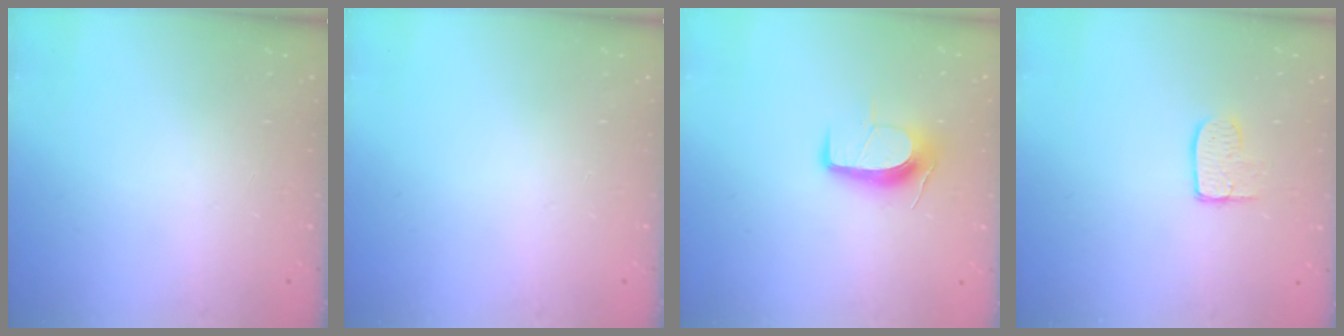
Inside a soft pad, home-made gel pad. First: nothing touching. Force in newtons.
{"total": 0.0}
{"total": 10.2, "press": 10.2, "slide": 0.8}
{"total": 6.2, "press": 6.2, "slide": 0.4}